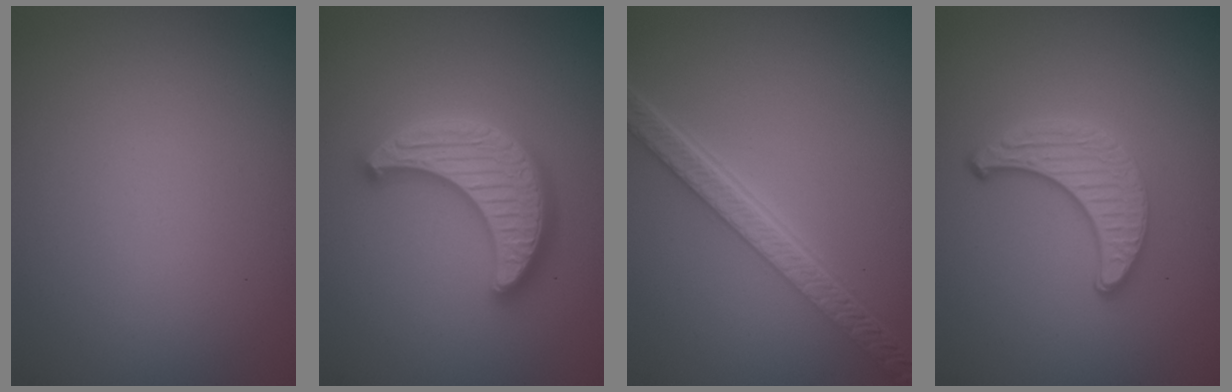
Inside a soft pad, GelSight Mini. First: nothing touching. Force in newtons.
{"total": 5.3, "press": 5.2, "slide": 0.9}
{"total": 5.8, "press": 4.4, "slide": 3.7}
{"total": 3.6, "press": 3.1, "slide": 1.8}